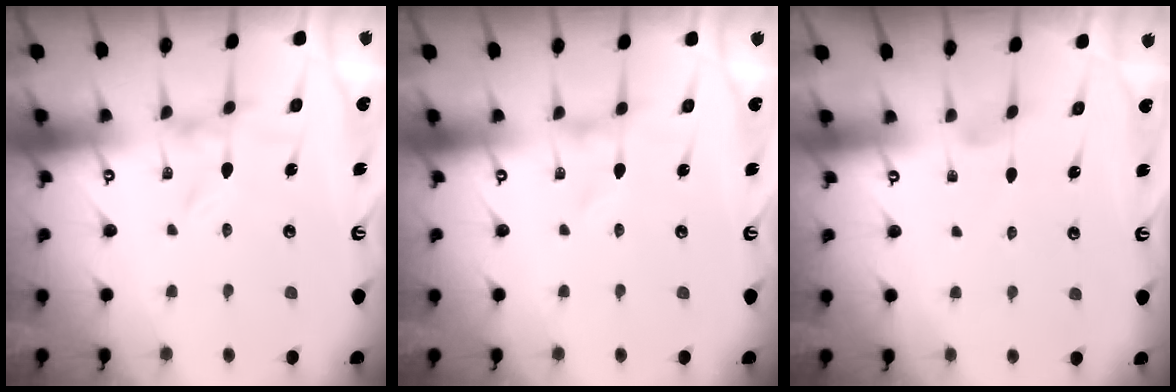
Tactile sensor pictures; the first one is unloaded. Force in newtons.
{"total": 0.0}
{"total": 0.0}